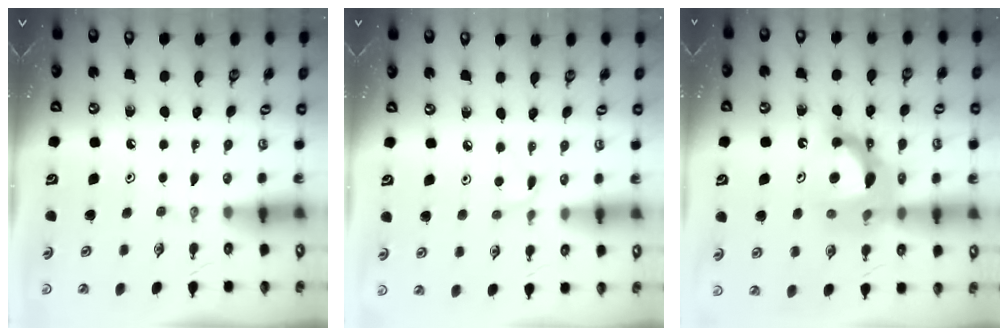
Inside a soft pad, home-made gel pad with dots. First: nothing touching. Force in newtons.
{"total": 4.0, "press": 4.0, "slide": 0.4}
{"total": 12.5, "press": 12.4, "slide": 1.9}